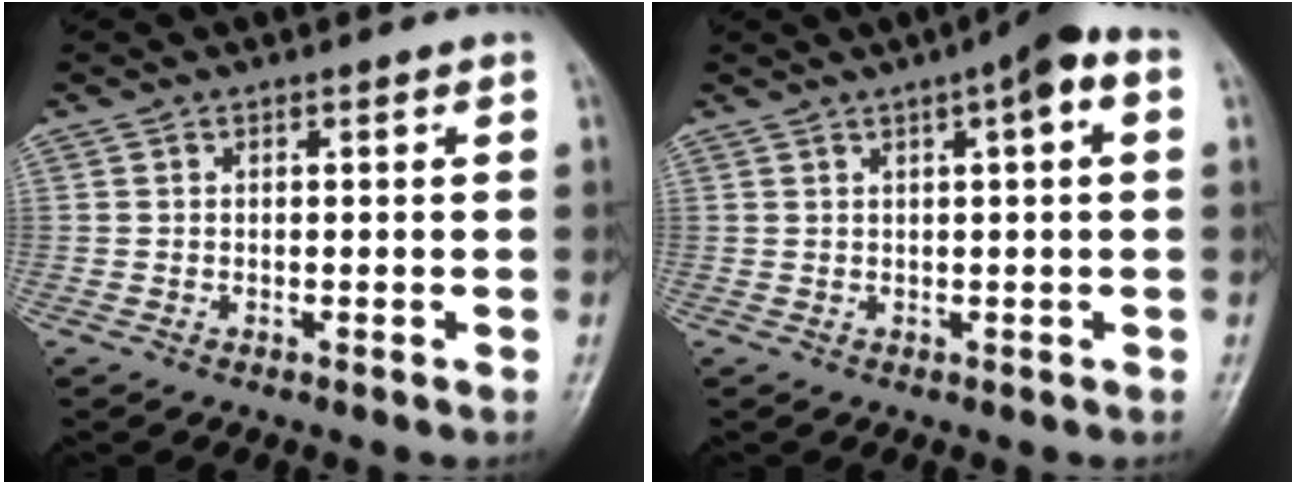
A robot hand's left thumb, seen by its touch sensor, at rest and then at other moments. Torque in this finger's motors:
{"motor_torque": [0.73, 0.77, 0.45, -0.52, 0.03]}